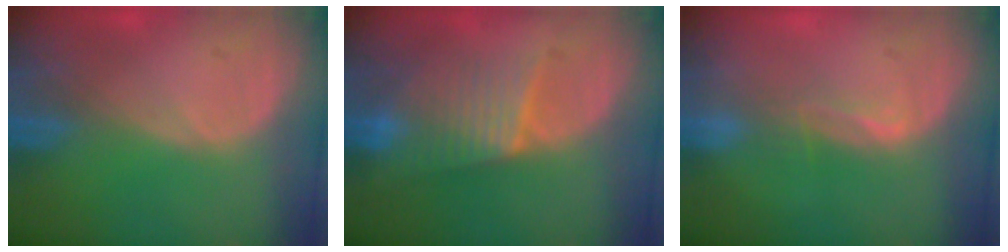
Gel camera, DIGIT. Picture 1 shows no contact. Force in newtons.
{"total": 6.3, "press": 6.3, "slide": 0.9}
{"total": 2.2, "press": 1.7, "slide": 1.4}